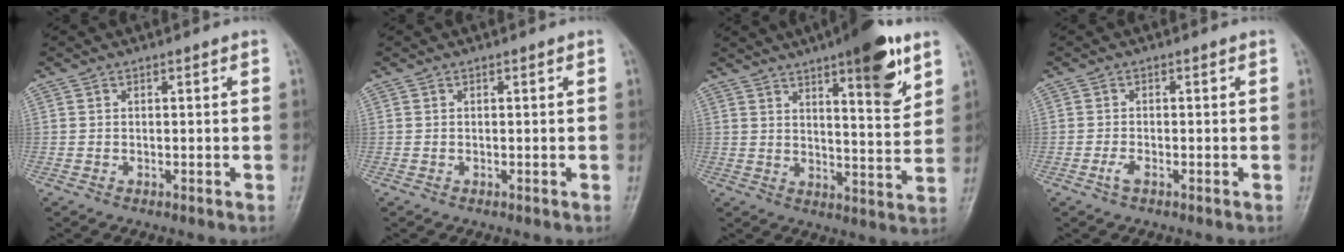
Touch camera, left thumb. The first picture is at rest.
{"total": 0.0}
{"total": 14.0, "force": [8.0, 3.5, 10.9], "torque": [-0.131, -0.043, 0.112]}
{"total": 1.7, "force": [-1.0, 0.6, 1.3], "torque": [-0.031, 0.005, -0.020]}